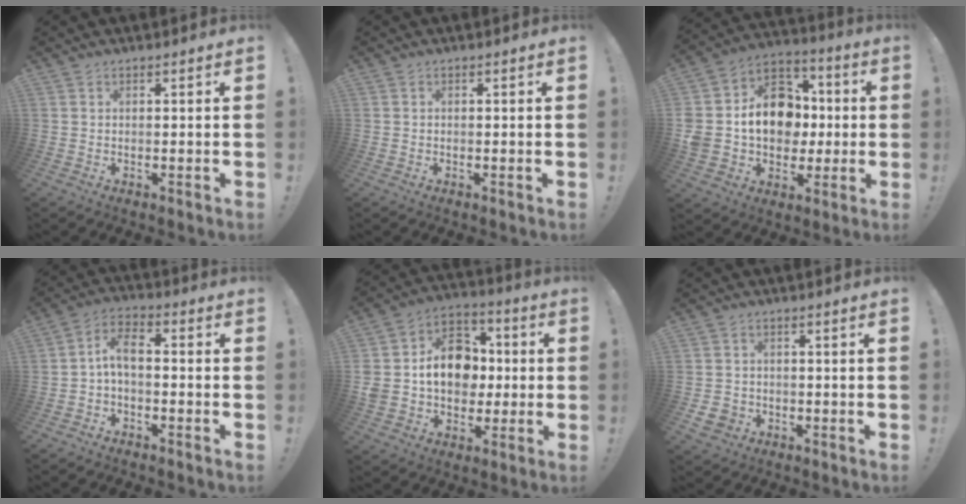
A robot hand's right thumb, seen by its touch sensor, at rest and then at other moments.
{"total": 0.0}
{"total": 18.5, "force": [0.5, 15.0, 10.8], "torque": [-0.164, 0.019, 0.029]}
{"total": 6.1, "force": [-0.8, 3.0, 5.2], "torque": [-0.107, 0.007, -0.013]}
{"total": 16.1, "force": [0.2, 13.1, 9.4], "torque": [-0.146, 0.017, 0.013]}
{"total": 3.9, "force": [-1.6, 3.3, 1.4], "torque": [-0.032, 0.002, -0.029]}